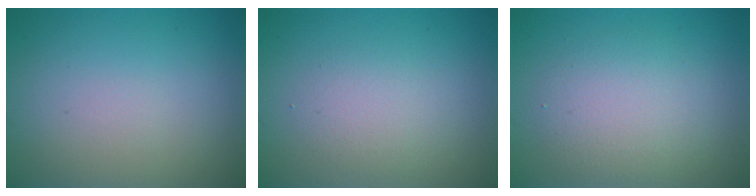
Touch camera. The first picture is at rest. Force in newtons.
{"total": 2.2, "press": 2.2, "slide": 0.1}
{"total": 3.8, "press": 3.8, "slide": 0.2}